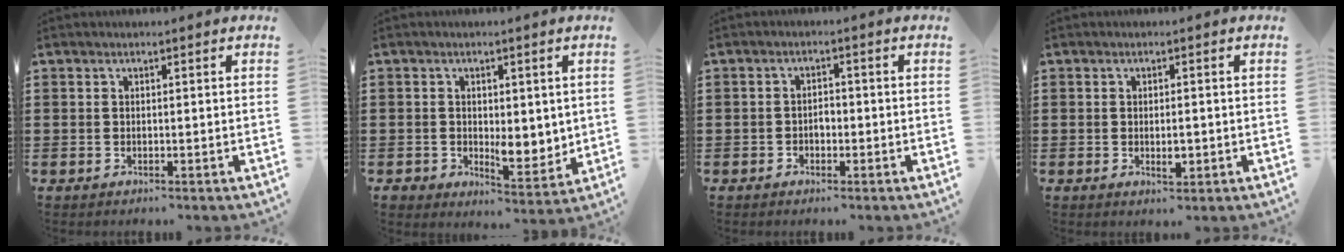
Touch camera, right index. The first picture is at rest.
{"total": 4.0, "force": [0.8, 3.1, 2.3], "torque": [-0.045, -0.005, 0.013]}
{"total": 1.7, "force": [-0.7, 1.0, 1.1], "torque": [-0.023, 0.002, -0.016]}
{"total": 2.4, "force": [-0.4, 0.9, 2.1], "torque": [-0.039, 0.002, -0.007]}